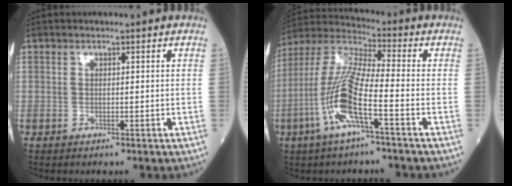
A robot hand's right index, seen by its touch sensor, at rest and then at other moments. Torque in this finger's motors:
{"motor_torque": [1.80, -0.34, 0.87, 0.21]}